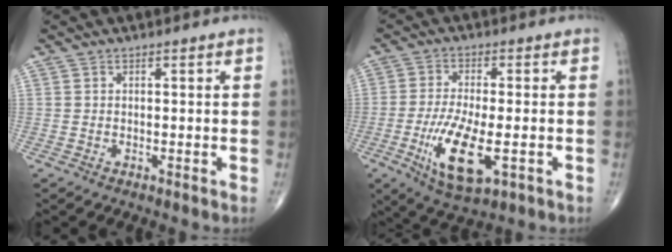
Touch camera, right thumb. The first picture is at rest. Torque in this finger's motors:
{"motor_torque": [0.78, 0.92, 0.64, 0.26, 0.09]}